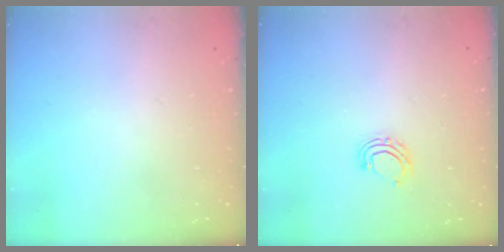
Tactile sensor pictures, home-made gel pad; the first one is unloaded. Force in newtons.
{"total": 6.3, "press": 6.2, "slide": 1.3}